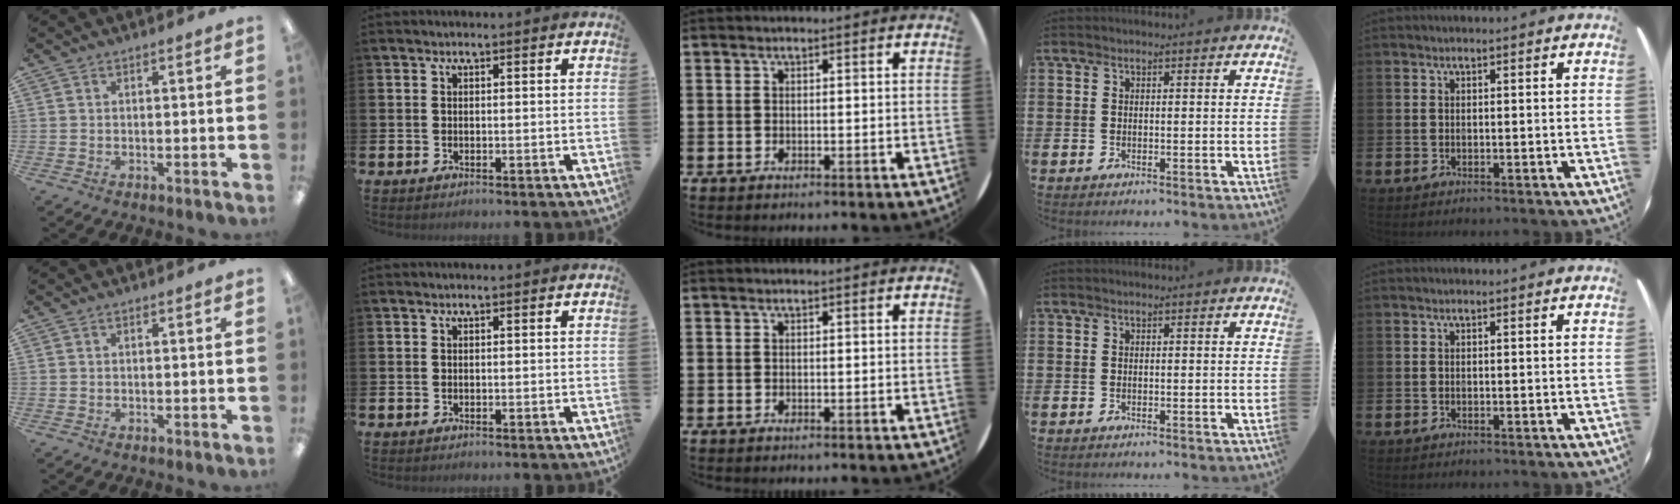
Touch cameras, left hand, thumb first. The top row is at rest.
{}